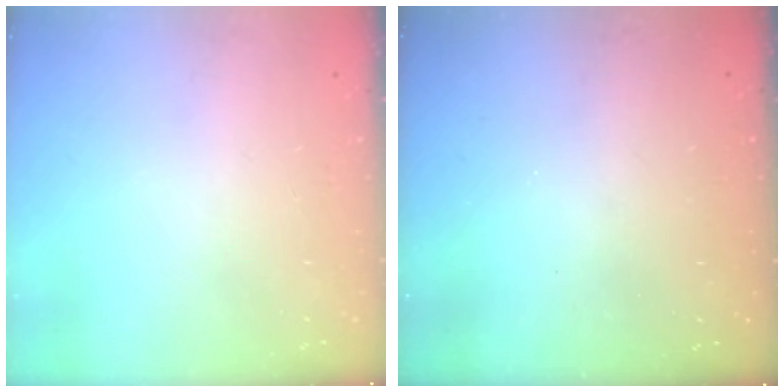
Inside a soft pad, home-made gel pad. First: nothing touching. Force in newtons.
{"total": 3.2, "press": 3.2, "slide": 0.1}